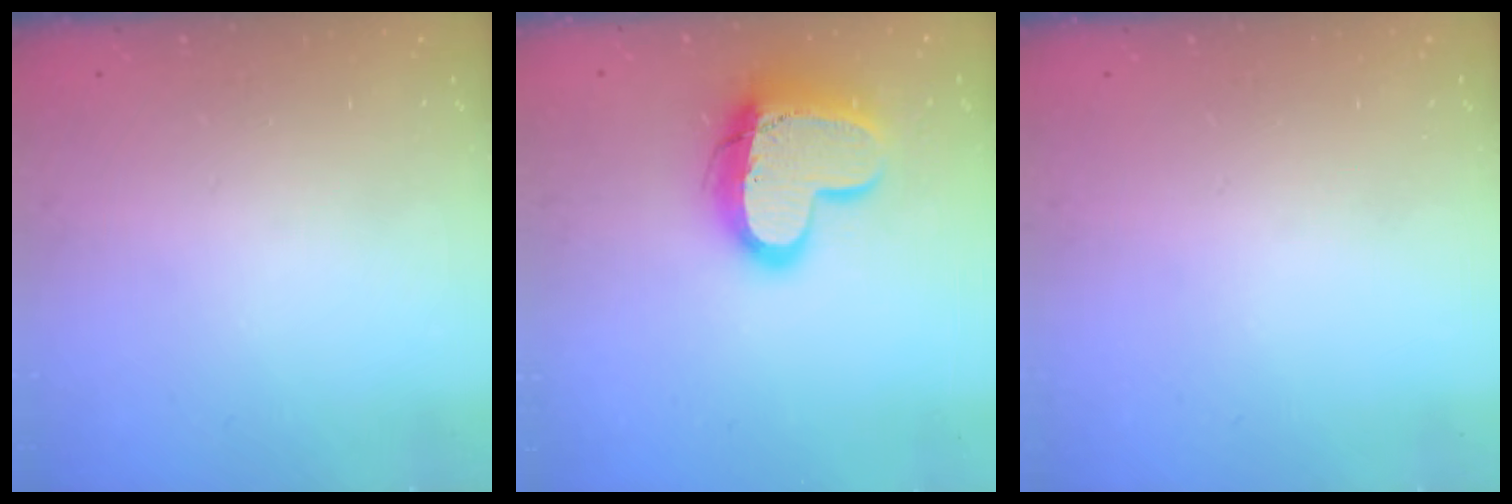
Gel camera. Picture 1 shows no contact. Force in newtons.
{"total": 16.3, "press": 16.3, "slide": 1.3}
{"total": 0.0}